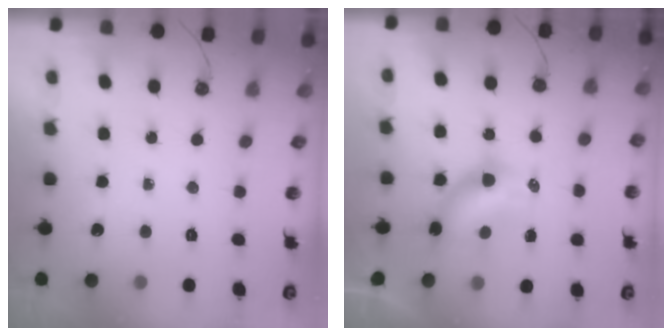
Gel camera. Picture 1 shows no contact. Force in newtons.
{"total": 8.4, "press": 7.5, "slide": 3.9}